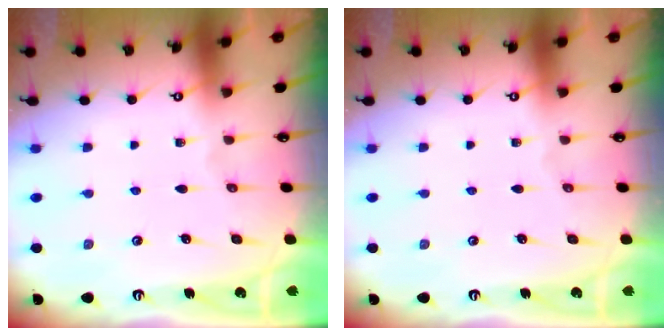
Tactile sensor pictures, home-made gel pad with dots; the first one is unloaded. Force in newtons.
{"total": 0.0}